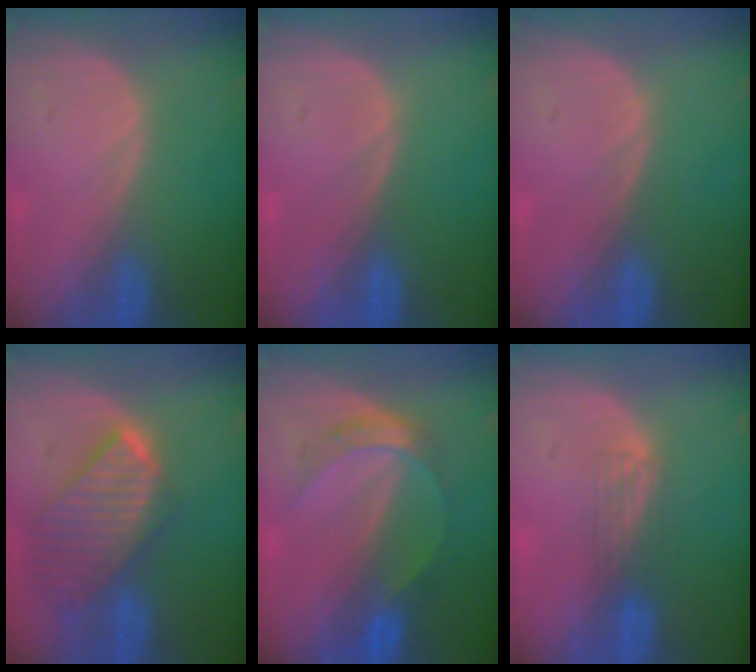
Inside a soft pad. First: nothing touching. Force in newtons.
{"total": 0.0}
{"total": 0.0}
{"total": 9.7, "press": 8.5, "slide": 4.8}
{"total": 4.9, "press": 4.9, "slide": 0.2}
{"total": 2.5, "press": 2.2, "slide": 1.3}